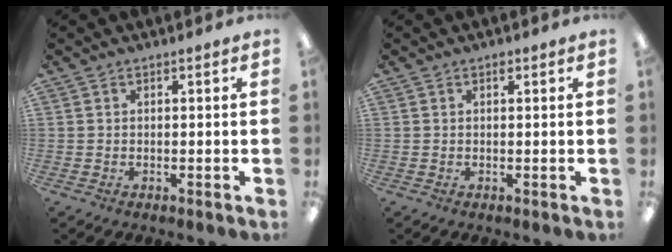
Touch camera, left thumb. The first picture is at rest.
{"total": 0.7, "force": [0.5, 0.3, 0.4], "torque": [-0.002, -0.001, 0.006]}